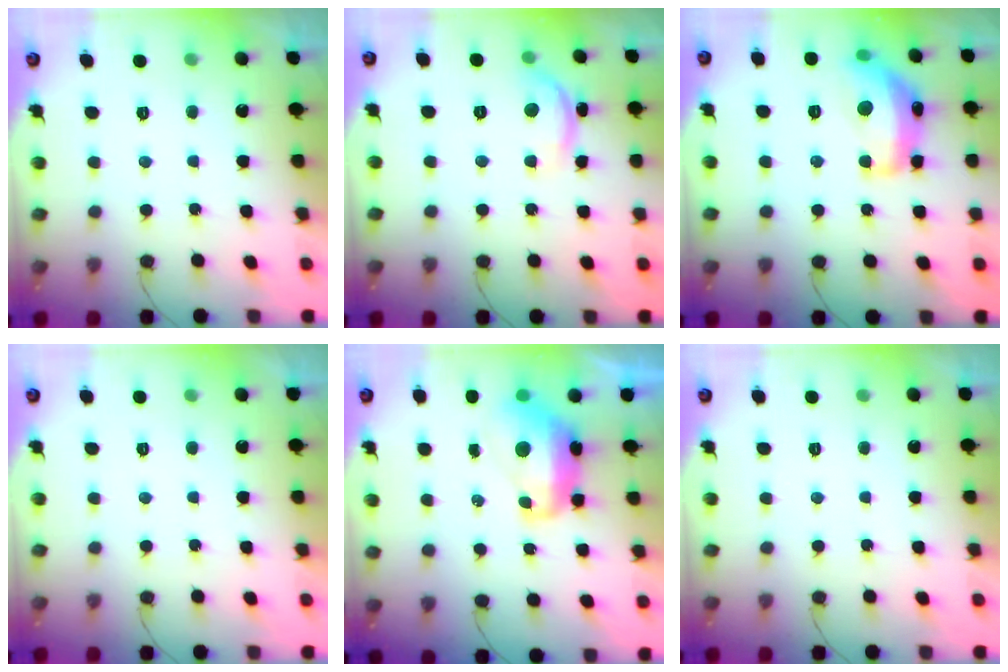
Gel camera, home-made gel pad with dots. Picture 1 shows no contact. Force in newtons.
{"total": 9.6, "press": 9.6, "slide": 0.5}
{"total": 16.6, "press": 16.6, "slide": 0.9}
{"total": 0.0}
{"total": 10.3, "press": 10.2, "slide": 0.9}
{"total": 0.0}